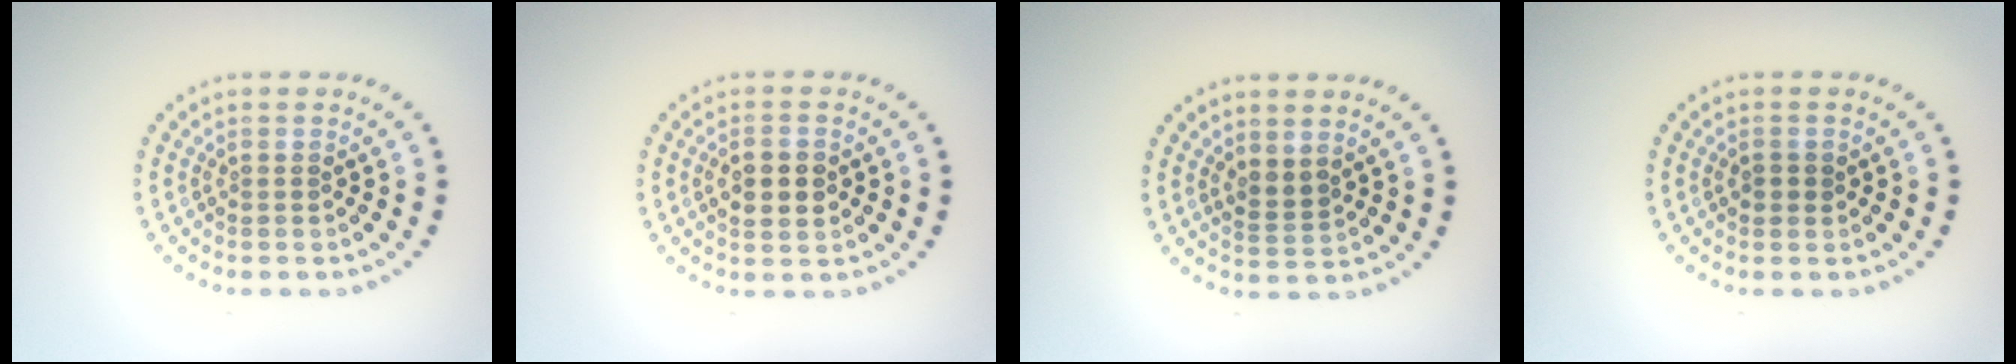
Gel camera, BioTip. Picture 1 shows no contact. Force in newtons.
{"total": 3.0, "press": 3.0, "slide": 0.1}
{"total": 1.6, "press": 1.3, "slide": 0.9}
{"total": 1.0, "press": 1.0, "slide": 0.2}